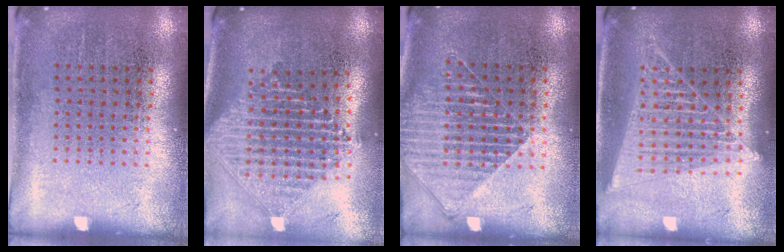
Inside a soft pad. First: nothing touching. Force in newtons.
{"total": 2.4, "press": 1.8, "slide": 1.5}
{"total": 1.6, "press": 1.4, "slide": 0.8}
{"total": 1.9, "press": 1.7, "slide": 0.8}